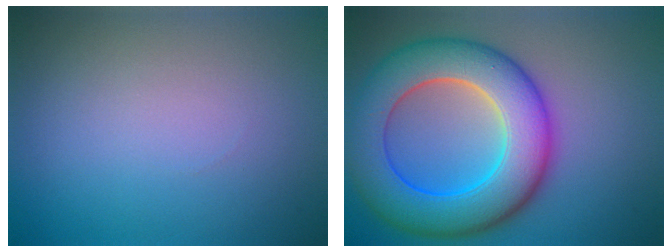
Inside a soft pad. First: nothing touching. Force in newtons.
{"total": 10.9, "press": 10.9, "slide": 0.3}